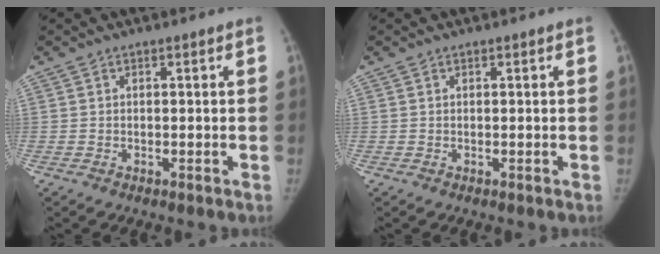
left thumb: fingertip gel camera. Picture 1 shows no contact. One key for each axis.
{"total": 0.0}